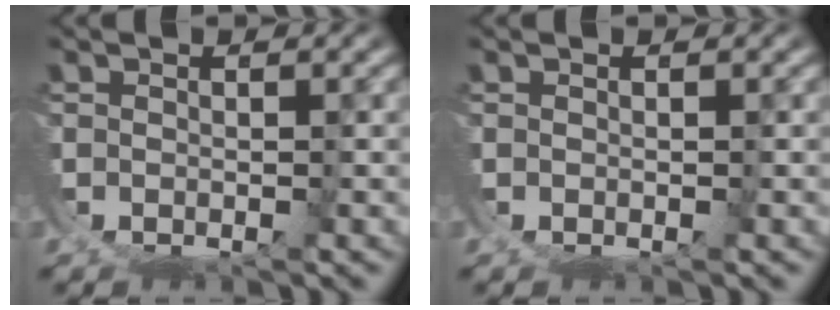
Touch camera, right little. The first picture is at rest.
{"total": 0.0}